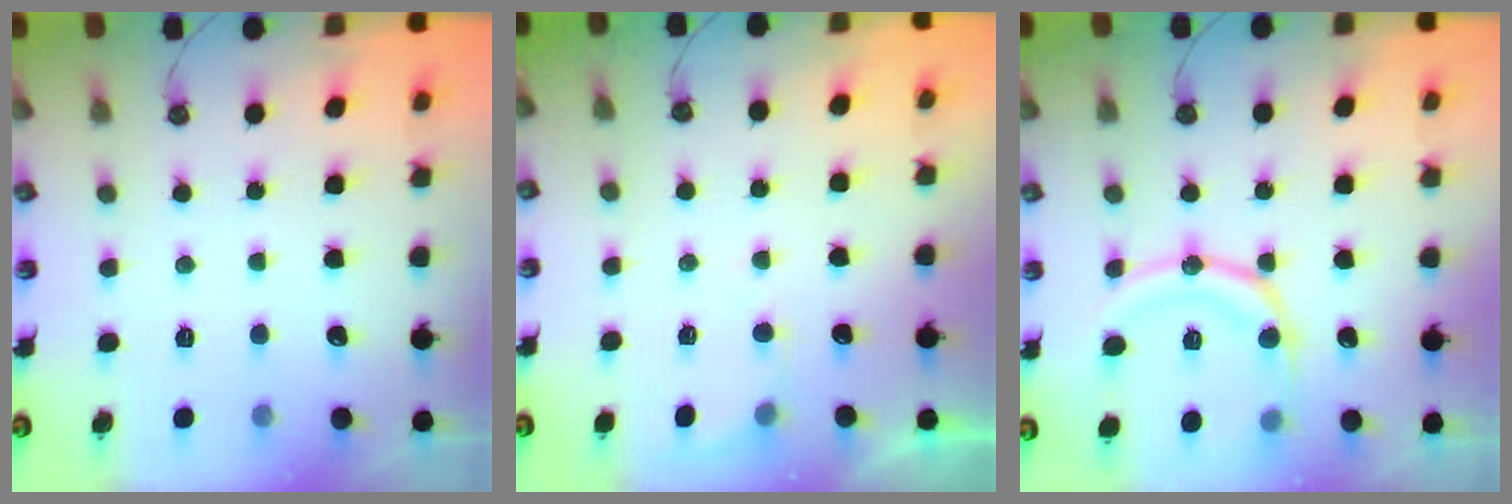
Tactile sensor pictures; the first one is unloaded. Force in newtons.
{"total": 3.9, "press": 3.9, "slide": 0.4}
{"total": 15.3, "press": 15.2, "slide": 2.0}